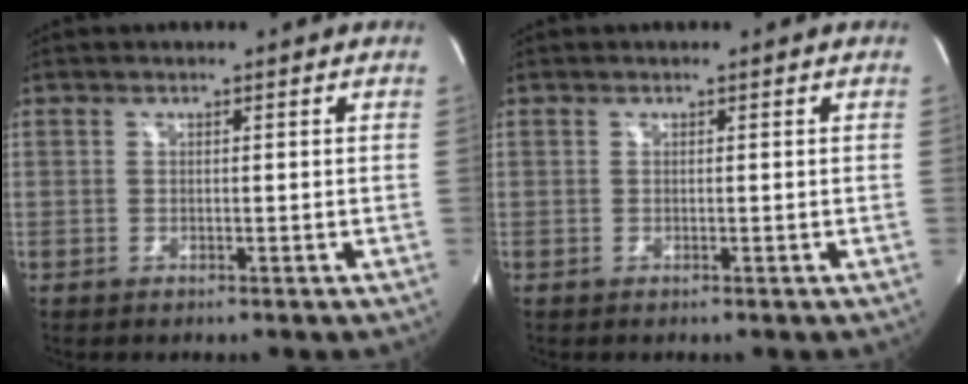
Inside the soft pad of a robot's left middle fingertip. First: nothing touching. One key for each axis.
{"total": 0.0}